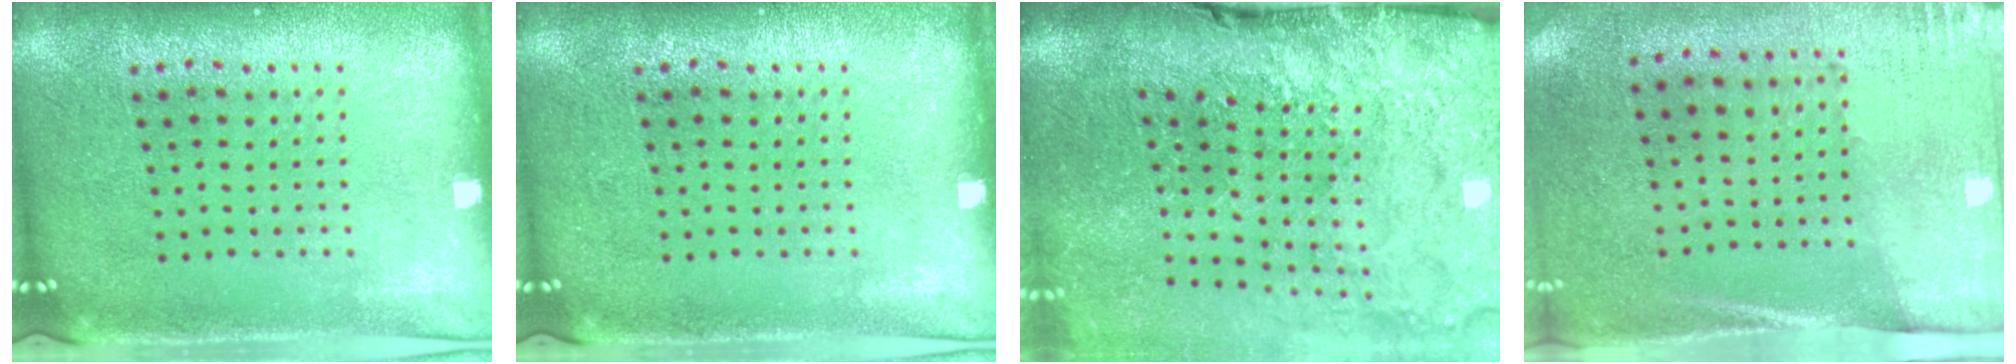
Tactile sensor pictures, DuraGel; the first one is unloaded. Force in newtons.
{"total": 0.0}
{"total": 4.7, "press": 3.6, "slide": 2.9}
{"total": 2.7, "press": 2.4, "slide": 1.3}